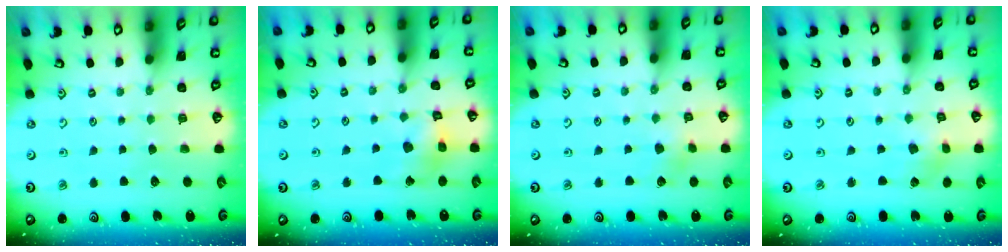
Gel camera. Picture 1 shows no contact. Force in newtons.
{"total": 8.4, "press": 8.4, "slide": 0.9}
{"total": 3.0, "press": 2.9, "slide": 0.4}
{"total": 2.4, "press": 2.3, "slide": 0.6}